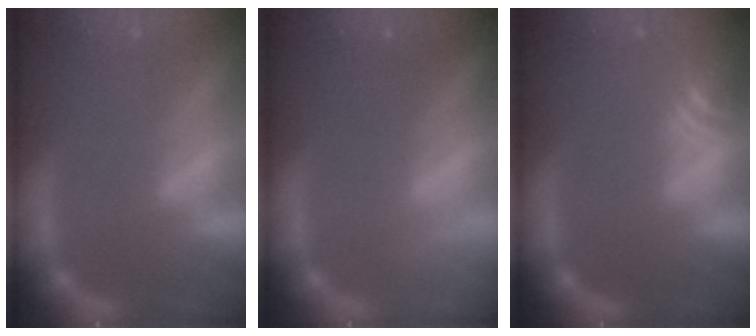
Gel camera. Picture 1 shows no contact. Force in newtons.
{"total": 0.9}
{"total": 4.0}